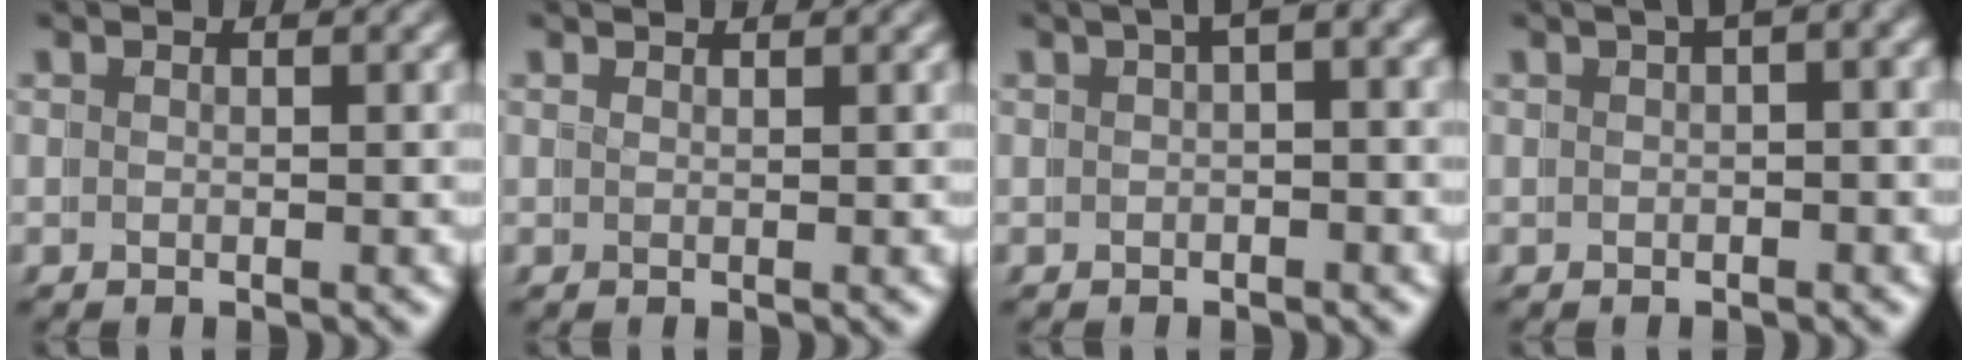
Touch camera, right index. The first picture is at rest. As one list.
[{"total": 0.8, "force": [0.5, -0.6, -0.1], "torque": [0.002, 0.000, 0.011]}, {"total": 2.0, "force": [0.5, 0.7, 1.8], "torque": [-0.009, 0.016, 0.002]}, {"total": 1.7, "force": [0.3, 0.6, 1.6], "torque": [-0.008, 0.015, 0.000]}]